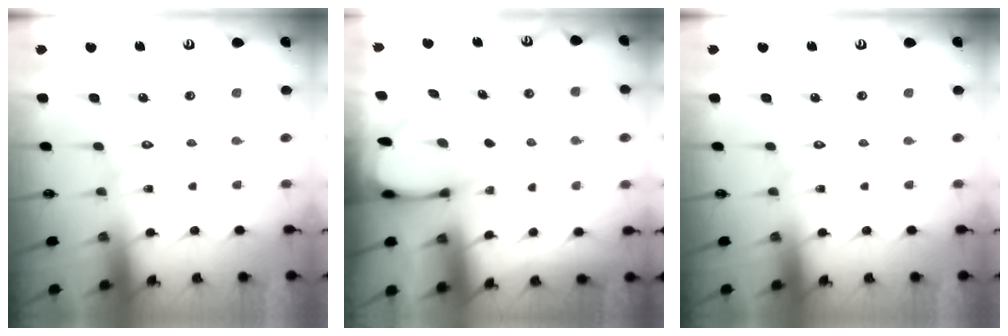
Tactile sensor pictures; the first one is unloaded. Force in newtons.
{"total": 2.5, "press": 2.5, "slide": 0.3}
{"total": 0.0}